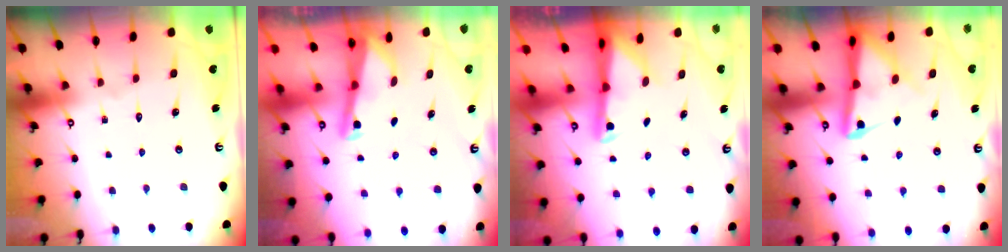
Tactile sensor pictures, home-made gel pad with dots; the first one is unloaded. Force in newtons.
{"total": 2.8, "press": 2.8, "slide": 0.4}
{"total": 2.5, "press": 2.5, "slide": 0.5}
{"total": 7.6, "press": 7.6, "slide": 0.8}